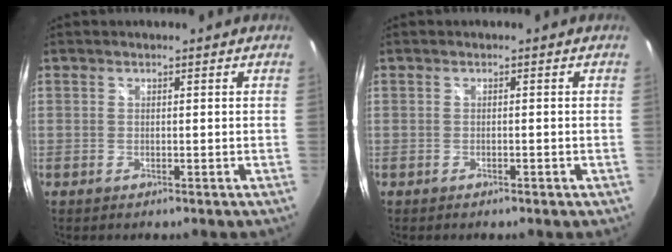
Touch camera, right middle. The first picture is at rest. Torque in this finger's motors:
{"motor_torque": [-0.29, -0.05, 0.08, 0.00]}